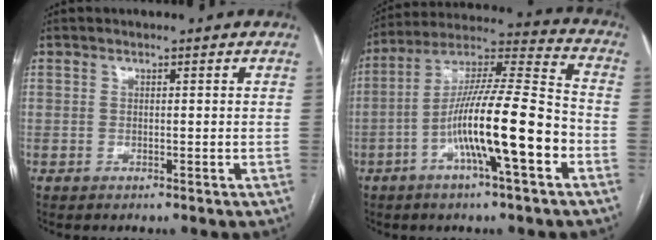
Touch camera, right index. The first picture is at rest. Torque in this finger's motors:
{"motor_torque": [1.44, -0.70, 0.86, 0.21]}